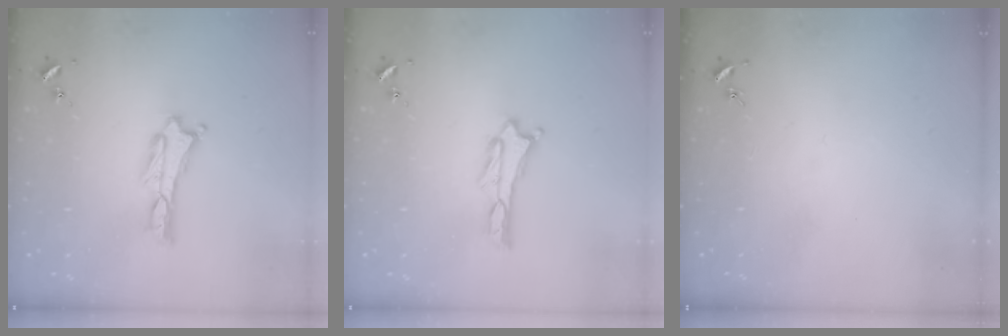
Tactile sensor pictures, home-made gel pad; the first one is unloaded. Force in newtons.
{"total": 0.5, "press": 0.5, "slide": 0.2}
{"total": 0.0}